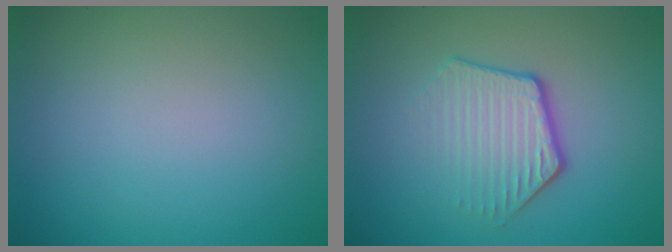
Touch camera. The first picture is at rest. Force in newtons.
{"total": 3.9, "press": 2.9, "slide": 2.5}